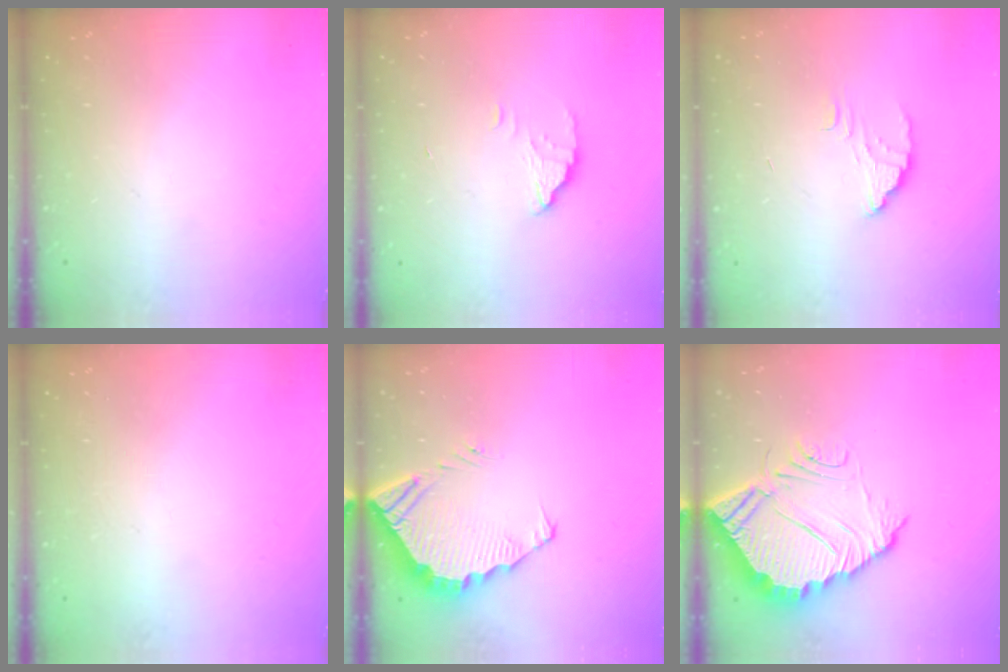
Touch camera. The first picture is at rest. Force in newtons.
{"total": 1.7, "press": 1.7, "slide": 0.1}
{"total": 2.2, "press": 2.2, "slide": 0.1}
{"total": 2.3, "press": 2.3, "slide": 0.1}
{"total": 4.8, "press": 4.8, "slide": 0.3}
{"total": 9.2, "press": 9.2, "slide": 0.7}